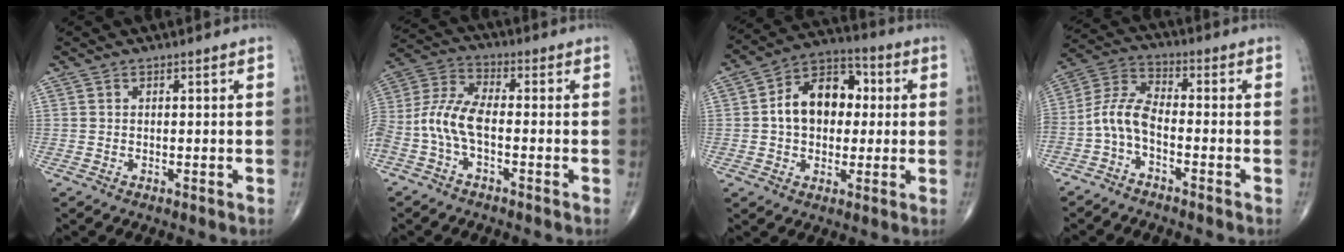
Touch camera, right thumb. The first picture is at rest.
{"total": 10.5, "force": [-3.0, 5.0, 8.8], "torque": [-0.197, 0.033, -0.064]}
{"total": 13.6, "force": [1.1, 9.7, 9.6], "torque": [-0.119, 0.028, 0.009]}
{"total": 7.2, "force": [-3.0, 3.3, 5.6], "torque": [-0.119, 0.041, -0.072]}